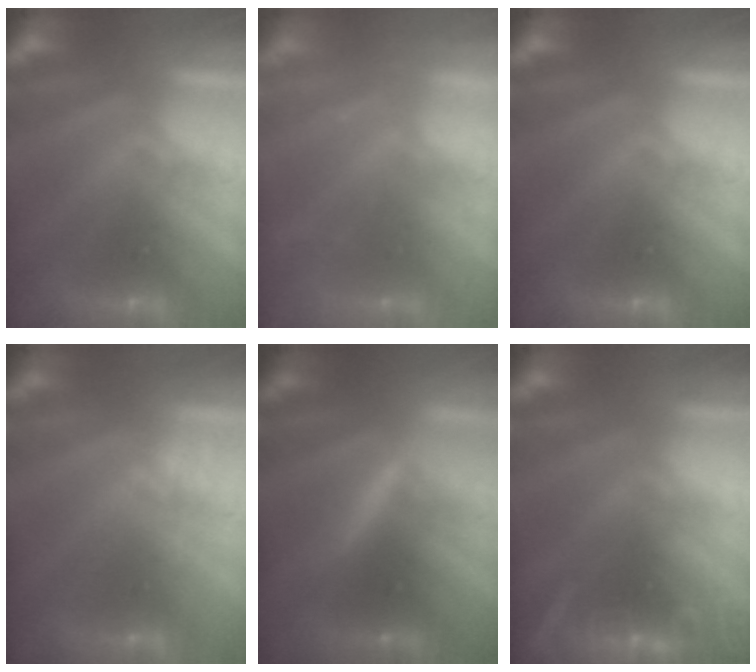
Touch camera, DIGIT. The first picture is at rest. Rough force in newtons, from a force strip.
{"total": 2.3}
{"total": 0.0}
{"total": 2.2}
{"total": 3.6}
{"total": 8.5}